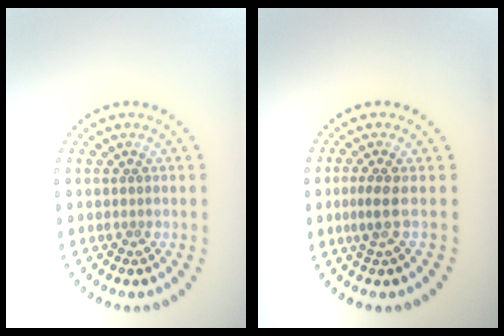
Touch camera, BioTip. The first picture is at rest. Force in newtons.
{"total": 1.7, "press": 1.3, "slide": 1.2}